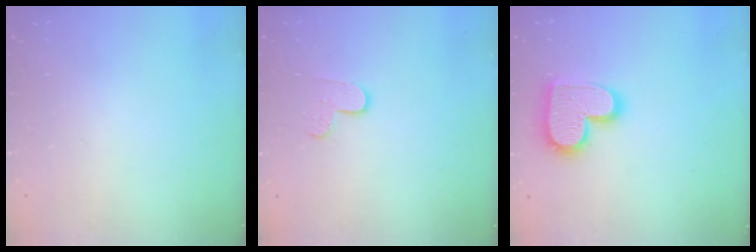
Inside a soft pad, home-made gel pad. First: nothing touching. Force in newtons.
{"total": 3.3, "press": 3.3, "slide": 0.3}
{"total": 14.2, "press": 14.2, "slide": 0.9}